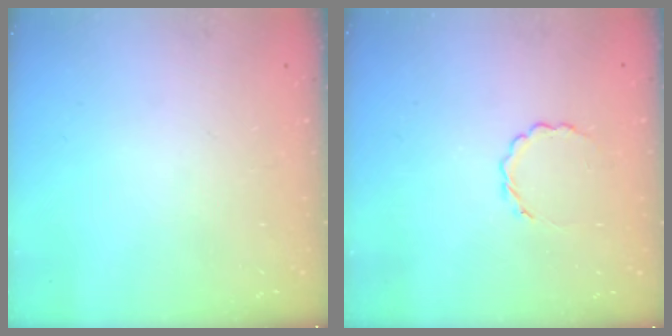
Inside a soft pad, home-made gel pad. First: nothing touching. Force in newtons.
{"total": 3.9, "press": 3.6, "slide": 1.3}